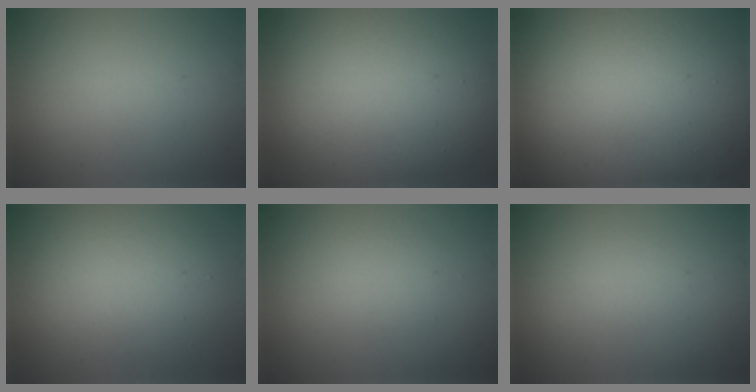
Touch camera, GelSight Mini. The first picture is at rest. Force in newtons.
{"total": 13.8, "press": 13.8, "slide": 0.7}
{"total": 22.8, "press": 22.8, "slide": 1.0}
{"total": 5.1, "press": 5.1, "slide": 0.3}
{"total": 1.6, "press": 1.6, "slide": 0.1}
{"total": 0.8, "press": 0.7, "slide": 0.1}